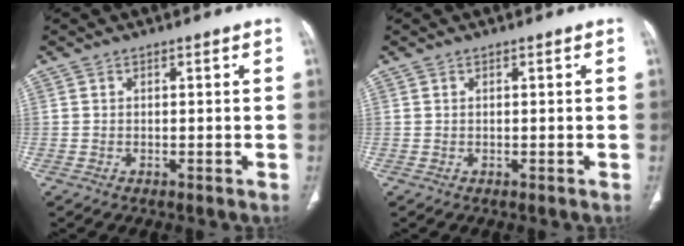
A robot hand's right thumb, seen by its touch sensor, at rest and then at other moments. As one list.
[{"total": 0.0}]